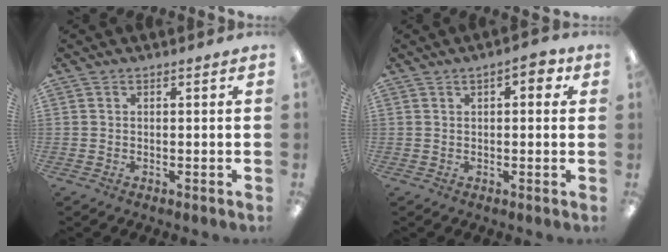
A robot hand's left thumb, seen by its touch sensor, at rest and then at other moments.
{"total": 4.4, "force": [1.5, 2.1, 3.5], "torque": [-0.047, 0.001, 0.020]}